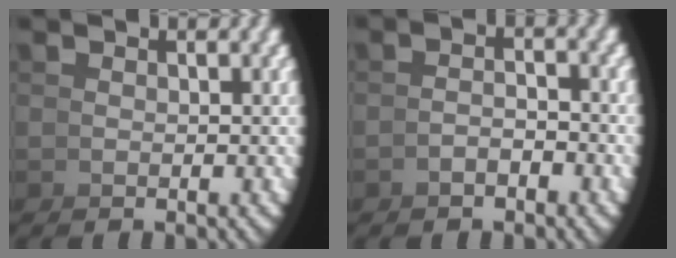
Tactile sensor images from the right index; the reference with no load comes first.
{"total": 1.5, "force": [-1.4, -0.3, 0.4], "torque": [0.012, 0.008, -0.029]}